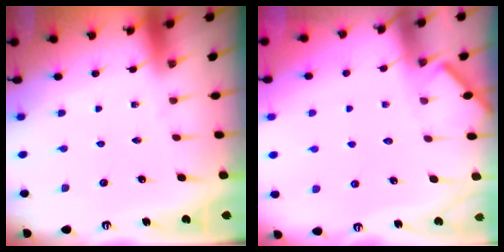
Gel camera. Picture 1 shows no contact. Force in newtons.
{"total": 3.7, "press": 3.6, "slide": 0.5}